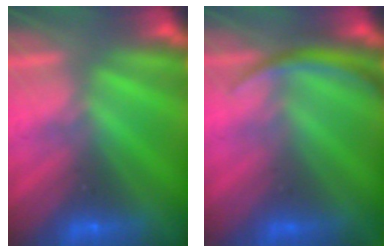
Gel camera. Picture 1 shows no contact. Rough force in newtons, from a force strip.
{"total": 2.9}